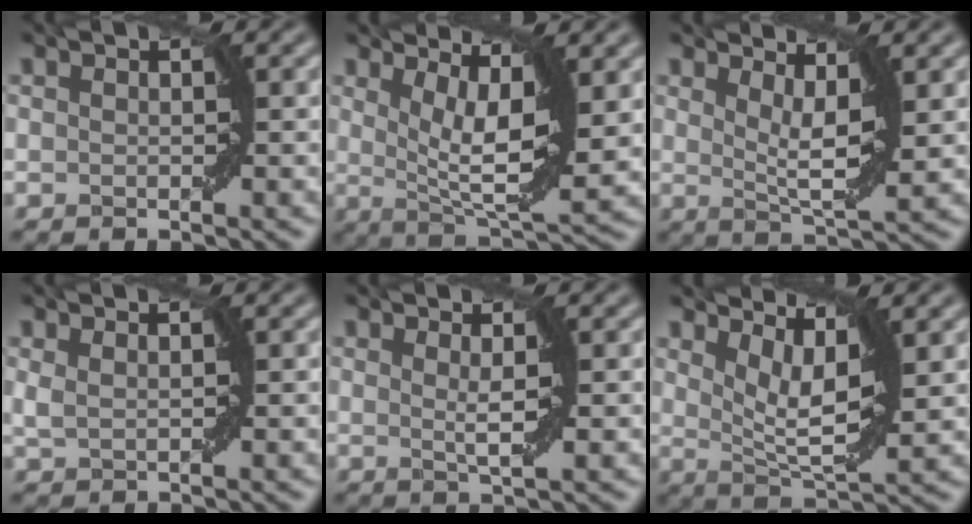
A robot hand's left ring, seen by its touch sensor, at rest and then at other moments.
{"total": 7.2, "force": [2.4, 2.0, 6.5], "torque": [-0.107, -0.010, 0.046]}
{"total": 4.1, "force": [1.9, 0.9, 3.4], "torque": [-0.058, -0.008, 0.035]}
{"total": 1.1, "force": [0.6, 0.3, 0.8], "torque": [-0.018, 0.001, 0.013]}
{"total": 1.9, "force": [0.5, 0.2, 1.8], "torque": [-0.032, -0.004, 0.009]}
{"total": 5.2, "force": [2.8, 1.4, 4.1], "torque": [-0.073, -0.006, 0.054]}